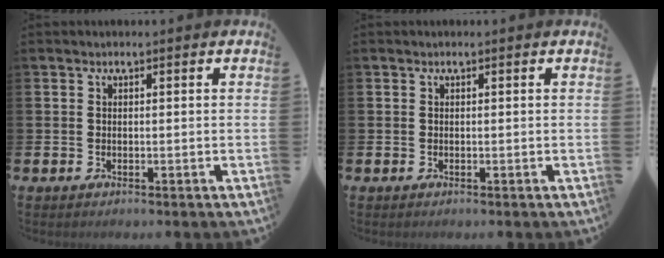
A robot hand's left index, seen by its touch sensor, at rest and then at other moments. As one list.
[{"total": 0.0}]